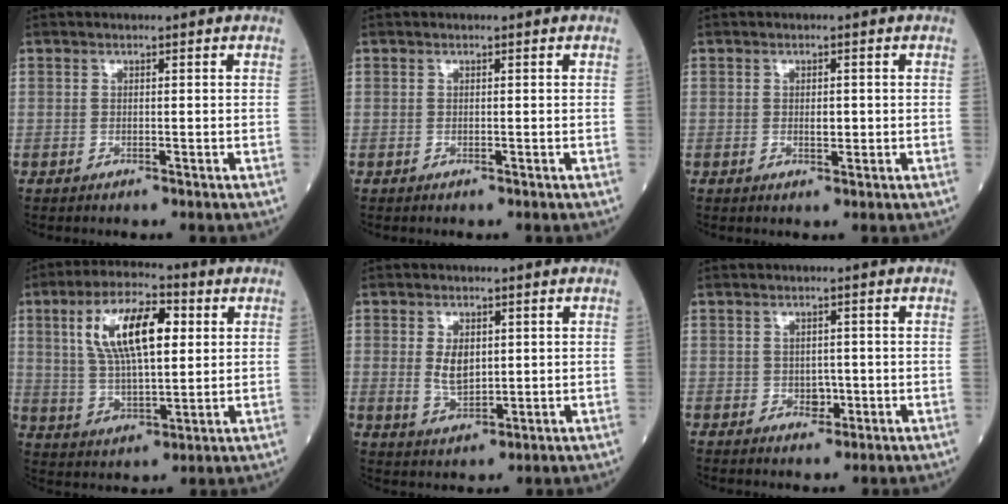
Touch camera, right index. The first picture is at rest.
{"total": 0.0}
{"total": 1.5, "force": [0.0, 0.7, 1.3], "torque": [-0.017, 0.000, 0.002]}
{"total": 13.2, "force": [3.9, 4.7, 11.8], "torque": [-0.227, 0.018, 0.070]}
{"total": 4.5, "force": [0.8, 2.5, 3.7], "torque": [-0.071, -0.002, 0.022]}
{"total": 2.1, "force": [-0.4, 1.6, 1.3], "torque": [-0.016, 0.002, -0.002]}